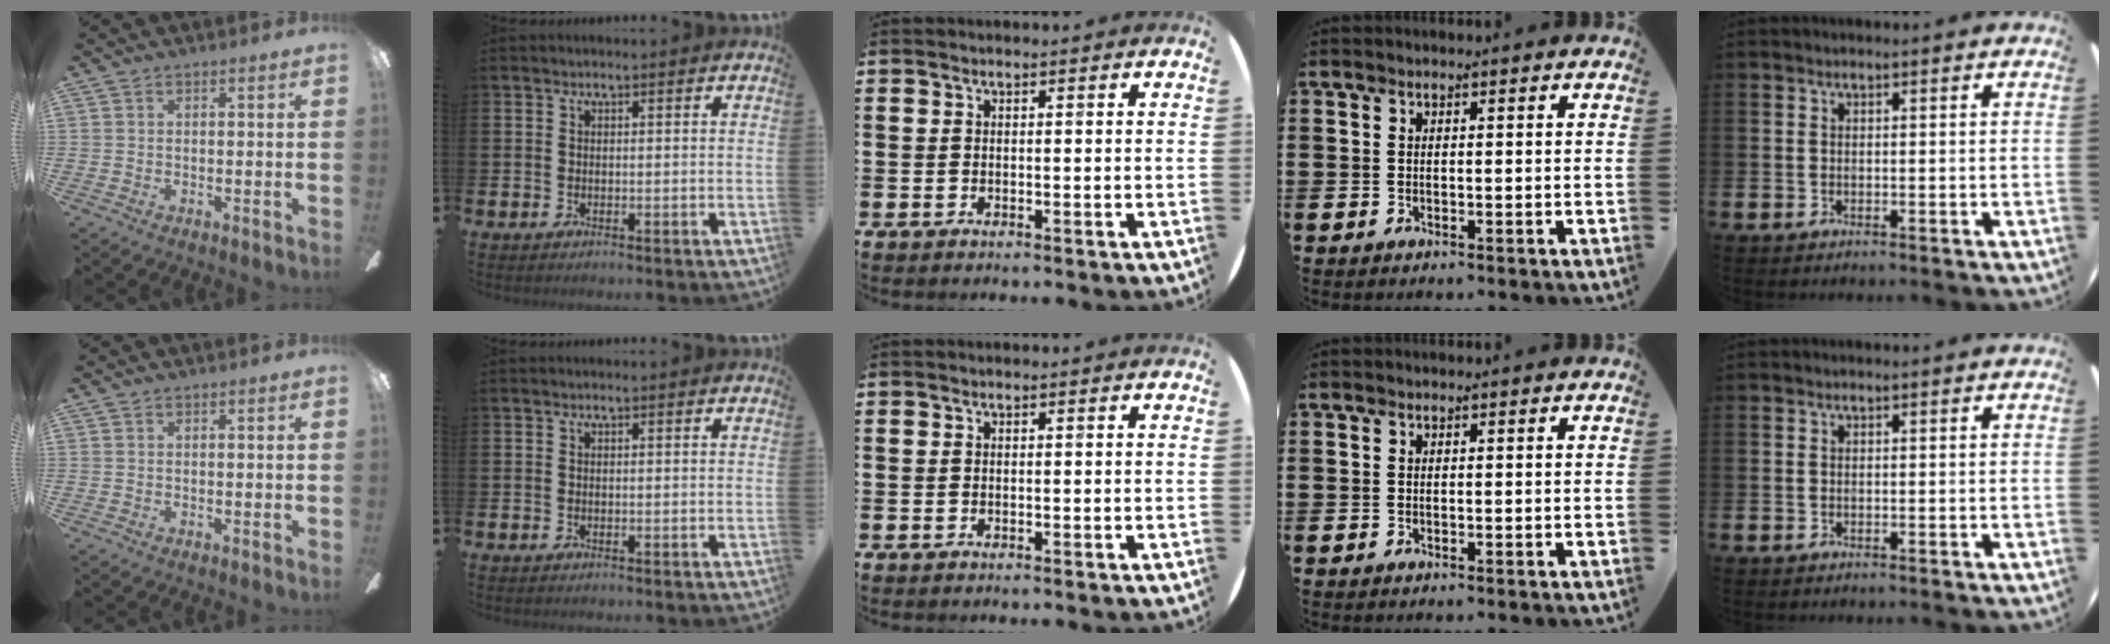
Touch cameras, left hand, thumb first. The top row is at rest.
{}